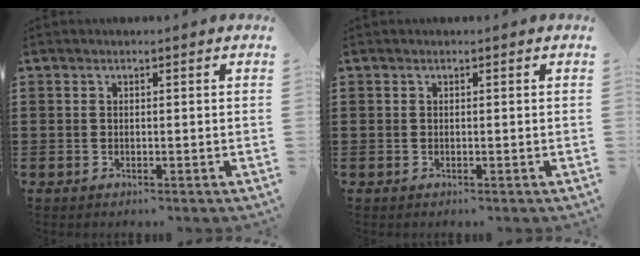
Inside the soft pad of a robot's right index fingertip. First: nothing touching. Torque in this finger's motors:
{"motor_torque": [-0.02, 0.02, 0.00, 0.00]}